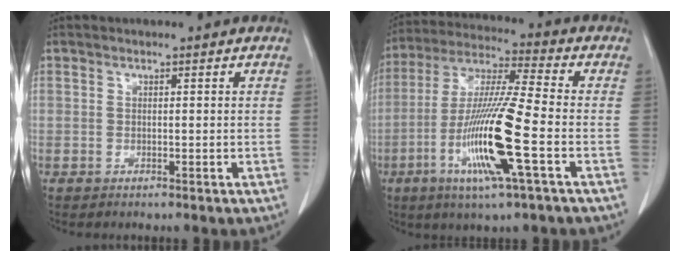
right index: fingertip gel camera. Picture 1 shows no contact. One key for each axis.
{"total": 15.7, "fx": -4.9, "fy": 0.1, "fz": 14.9, "tx": -0.301, "ty": -0.017, "tz": -0.097}